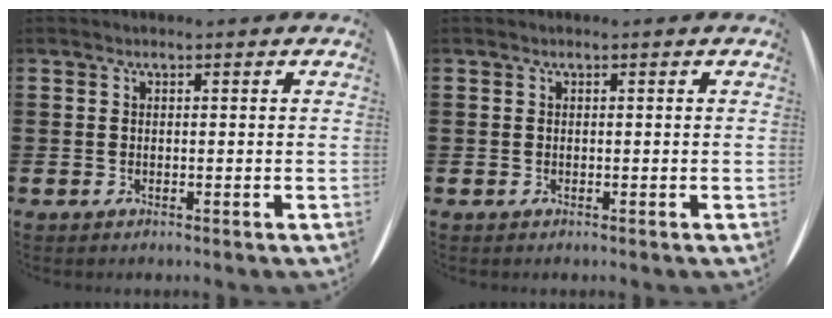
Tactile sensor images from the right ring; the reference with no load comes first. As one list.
[{"total": 0.0}]